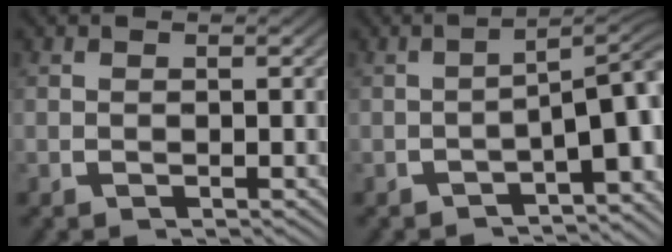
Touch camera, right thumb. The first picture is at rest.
{"total": 6.6, "force": [-2.3, 2.6, 5.7], "torque": [-0.083, -0.016, -0.025]}